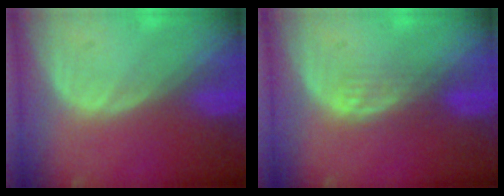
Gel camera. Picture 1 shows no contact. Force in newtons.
{"total": 2.4, "press": 2.3, "slide": 0.4}